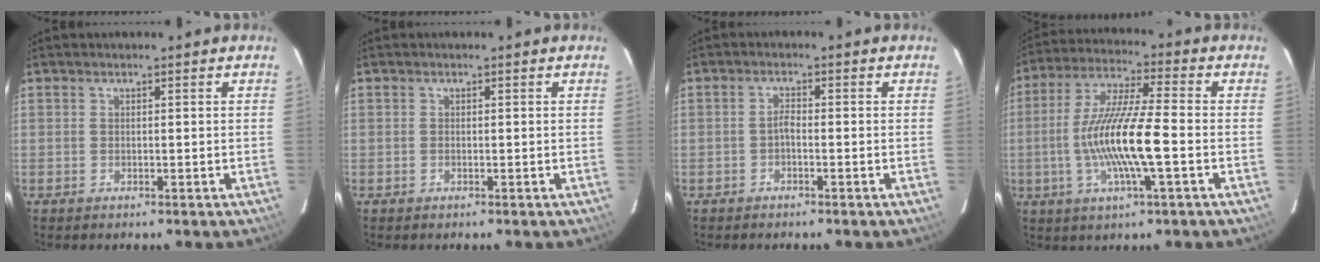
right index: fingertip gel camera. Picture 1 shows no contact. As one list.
[{"total": 0.0}, {"total": 1.4, "force": [-0.8, 0.4, 1.0], "torque": [-0.019, 0.006, -0.018]}, {"total": 14.1, "force": [-2.9, 1.3, 13.7], "torque": [-0.270, -0.002, -0.056]}]